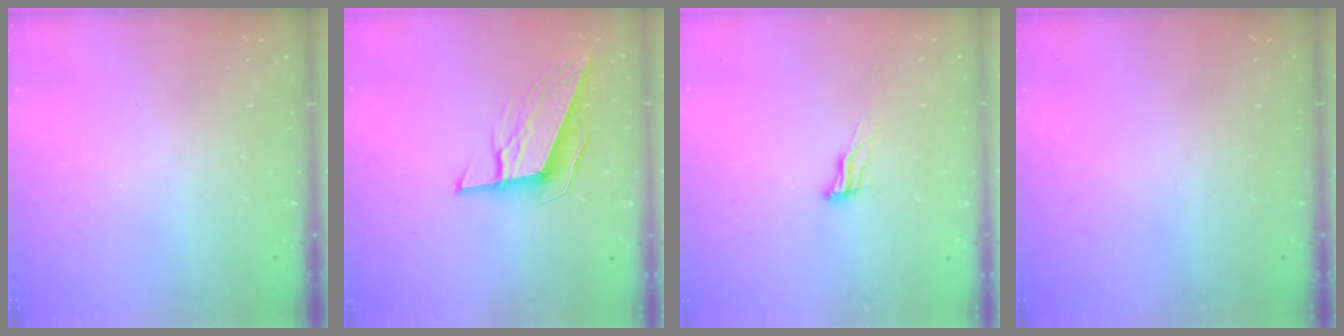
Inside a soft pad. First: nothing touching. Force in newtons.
{"total": 10.3, "press": 10.0, "slide": 2.8}
{"total": 7.9, "press": 7.6, "slide": 2.2}
{"total": 0.0}